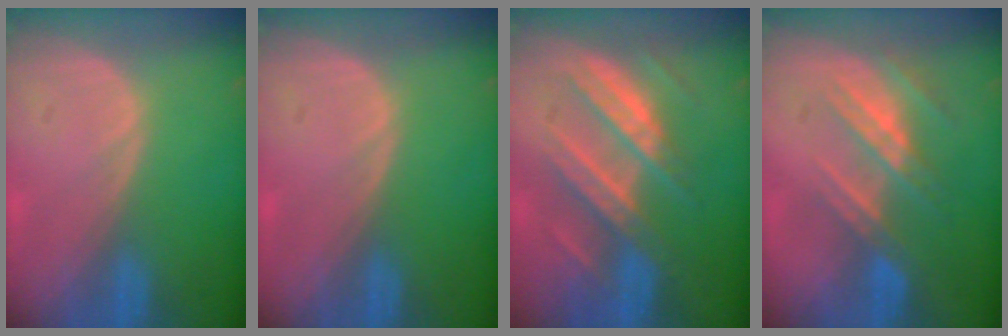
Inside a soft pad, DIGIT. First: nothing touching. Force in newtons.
{"total": 0.0}
{"total": 8.3, "press": 8.3, "slide": 0.3}
{"total": 7.5, "press": 6.6, "slide": 3.4}